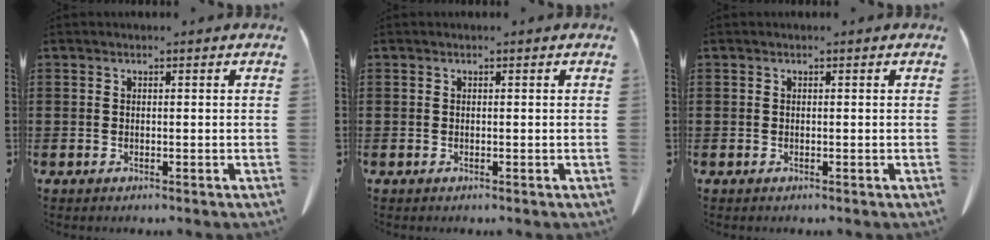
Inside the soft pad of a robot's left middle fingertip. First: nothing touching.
{"total": 0.0}
{"total": 0.0}